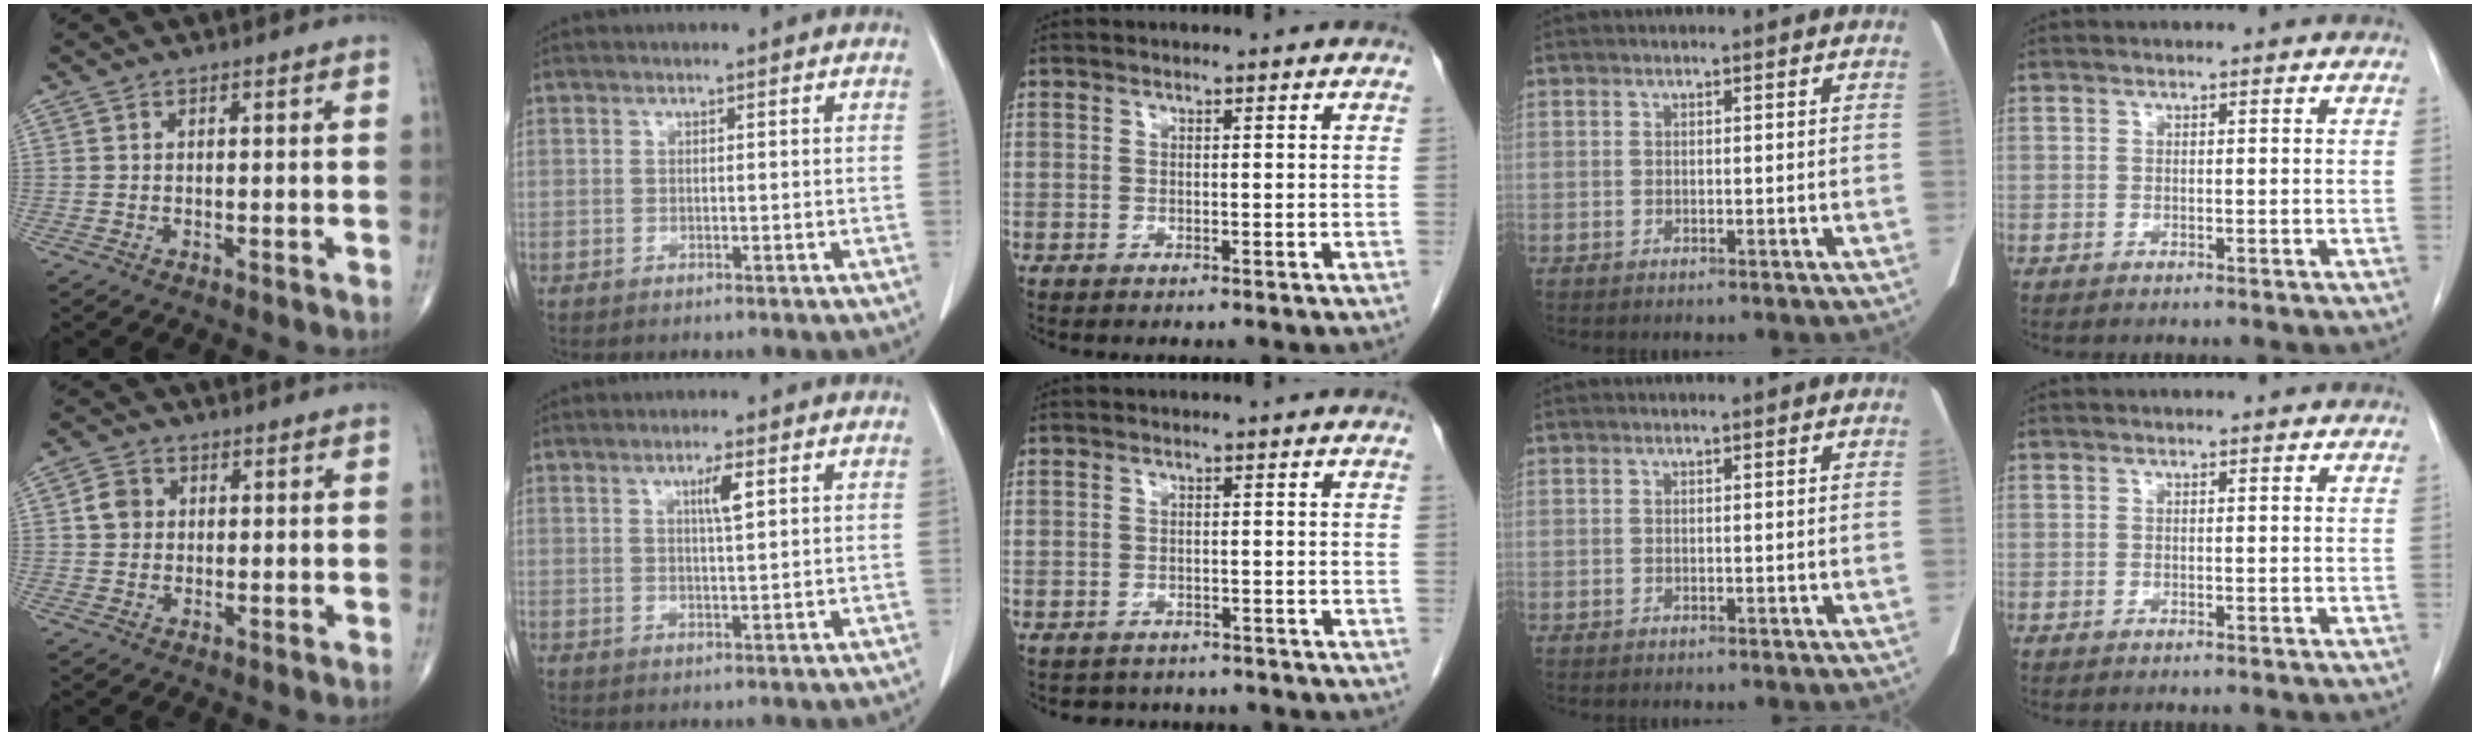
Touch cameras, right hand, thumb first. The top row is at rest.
{"thumb": {"total": 3.8, "force": [0.5, 3.3, 1.7], "torque": [-0.022, 0.005, 0.004]}, "index": {"total": 3.0, "force": [1.2, 0.1, 2.8], "torque": [-0.048, -0.002, 0.020]}, "middle": {"total": 4.9, "force": [-4.4, 2.2, 0.5], "torque": [-0.007, 0.005, -0.049]}}